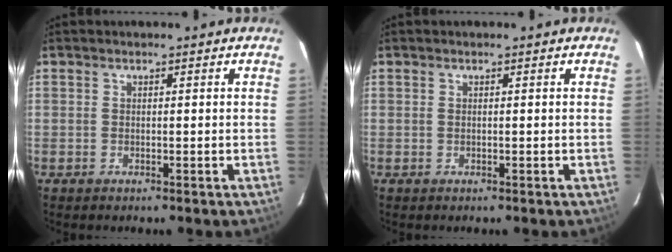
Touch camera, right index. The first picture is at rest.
{"total": 0.0}